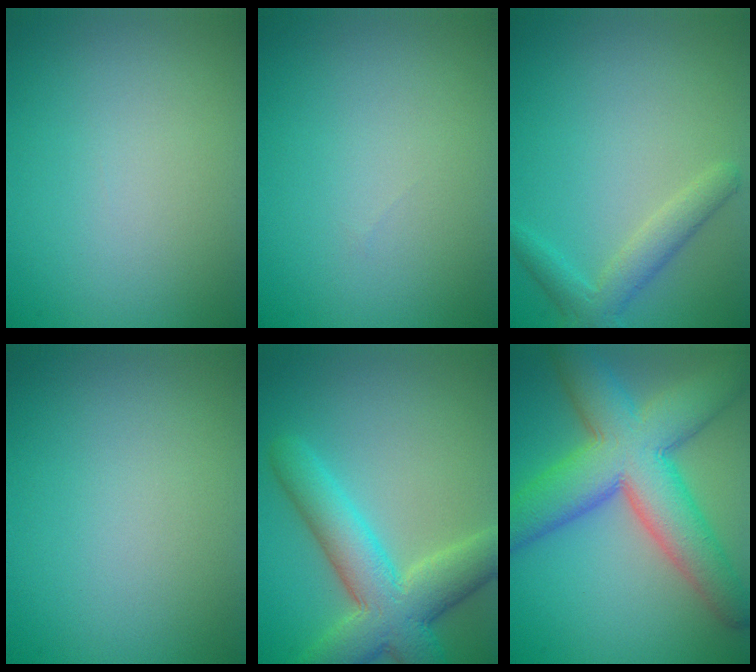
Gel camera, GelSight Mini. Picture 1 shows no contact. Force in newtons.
{"total": 0.0}
{"total": 2.6, "press": 2.6, "slide": 0.1}
{"total": 0.0}
{"total": 7.7, "press": 7.7, "slide": 0.3}
{"total": 10.5, "press": 10.5, "slide": 0.4}